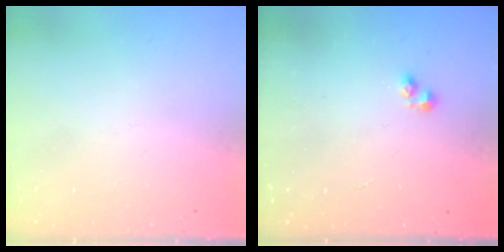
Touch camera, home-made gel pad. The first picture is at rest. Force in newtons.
{"total": 2.3, "press": 2.2, "slide": 0.3}